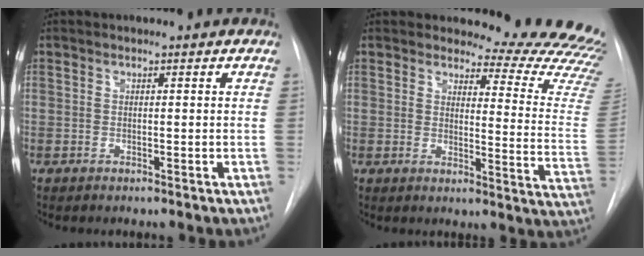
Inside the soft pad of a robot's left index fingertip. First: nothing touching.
{"total": 17.1, "force": [16.6, 2.4, 3.4], "torque": [-0.015, -0.142, 0.156]}